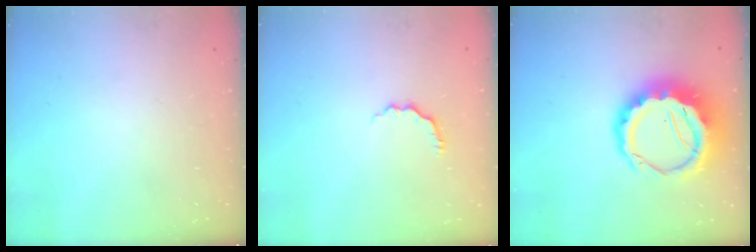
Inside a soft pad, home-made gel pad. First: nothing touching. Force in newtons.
{"total": 3.3, "press": 3.3, "slide": 0.6}
{"total": 13.2, "press": 12.9, "slide": 2.8}